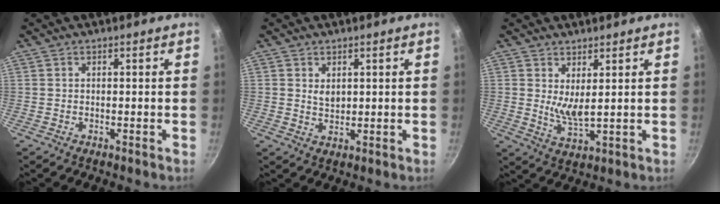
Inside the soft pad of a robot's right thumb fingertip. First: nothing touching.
{"total": 2.7, "force": [0.9, 1.8, 1.7], "torque": [-0.026, -0.008, 0.019]}
{"total": 4.8, "force": [1.8, 1.7, 4.1], "torque": [-0.070, -0.034, 0.037]}